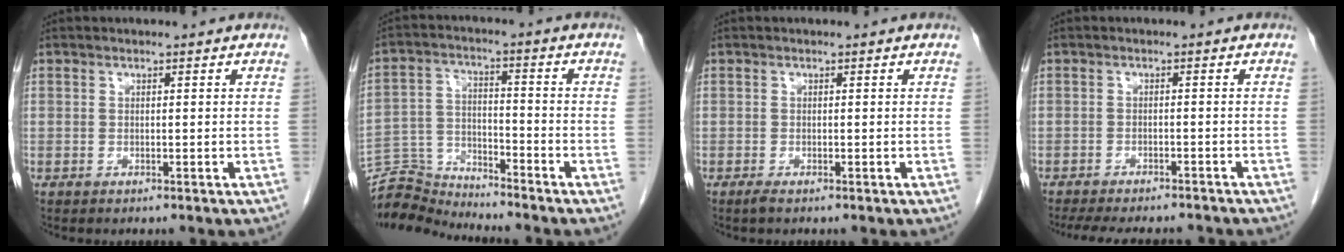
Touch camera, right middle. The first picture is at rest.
{"total": 7.3, "force": [-7.2, -0.1, -1.3], "torque": [0.022, 0.010, -0.135]}
{"total": 0.7, "force": [-0.5, 0.0, 0.5], "torque": [-0.014, -0.003, -0.011]}
{"total": 11.9, "force": [-10.6, 2.7, 4.7], "torque": [-0.084, -0.008, -0.137]}